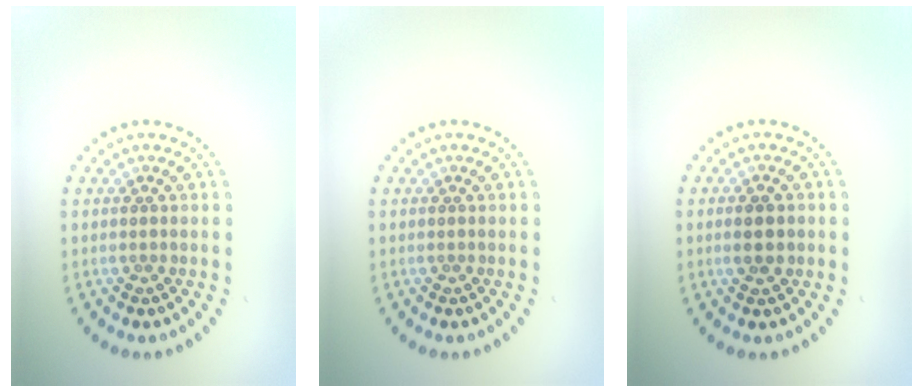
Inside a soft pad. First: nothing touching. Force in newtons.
{"total": 0.0}
{"total": 2.7, "press": 2.7, "slide": 0.1}